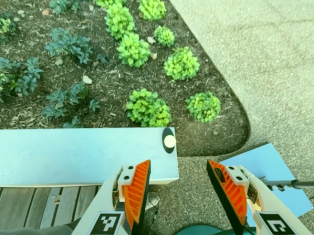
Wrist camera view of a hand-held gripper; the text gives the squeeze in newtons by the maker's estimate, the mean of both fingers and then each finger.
{"total": 0.0}